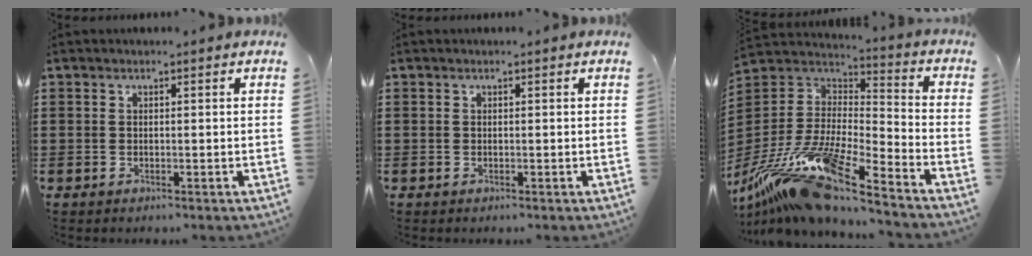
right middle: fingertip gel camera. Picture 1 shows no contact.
{"total": 0.0}
{"total": 16.7, "force": [-13.1, 1.6, 10.2], "torque": [-0.227, 0.009, -0.253]}